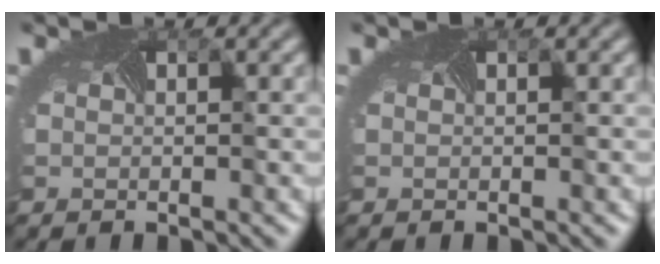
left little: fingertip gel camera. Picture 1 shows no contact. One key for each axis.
{"total": 0.0}